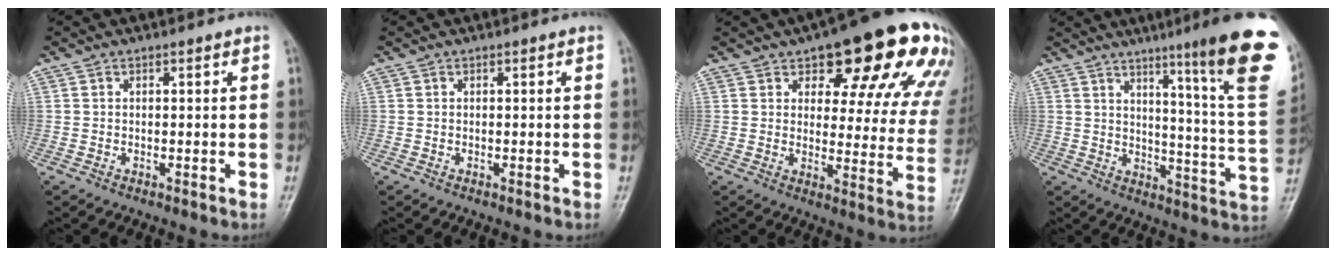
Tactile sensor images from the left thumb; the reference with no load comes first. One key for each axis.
{"total": 0.0}
{"total": 24.7, "fx": 12.9, "fy": 9.0, "fz": 19.1, "tx": -0.206, "ty": -0.017, "tz": 0.156}
{"total": 21.4, "fx": 12.0, "fy": 0.9, "fz": 17.7, "tx": -0.212, "ty": -0.070, "tz": 0.156}